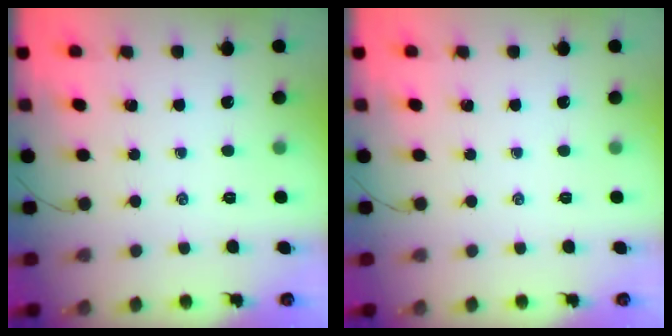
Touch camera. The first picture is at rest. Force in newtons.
{"total": 0.0}